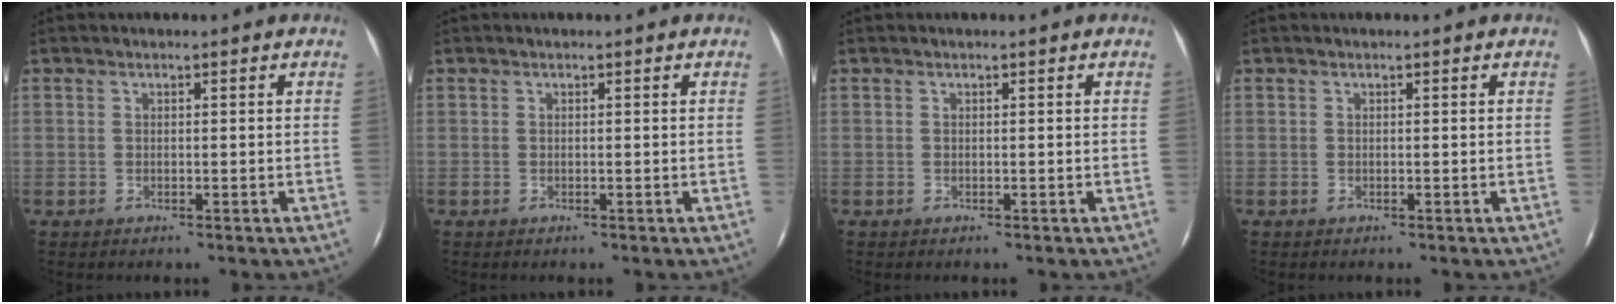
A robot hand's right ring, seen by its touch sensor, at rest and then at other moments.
{"total": 0.0}
{"total": 0.0}
{"total": 0.0}